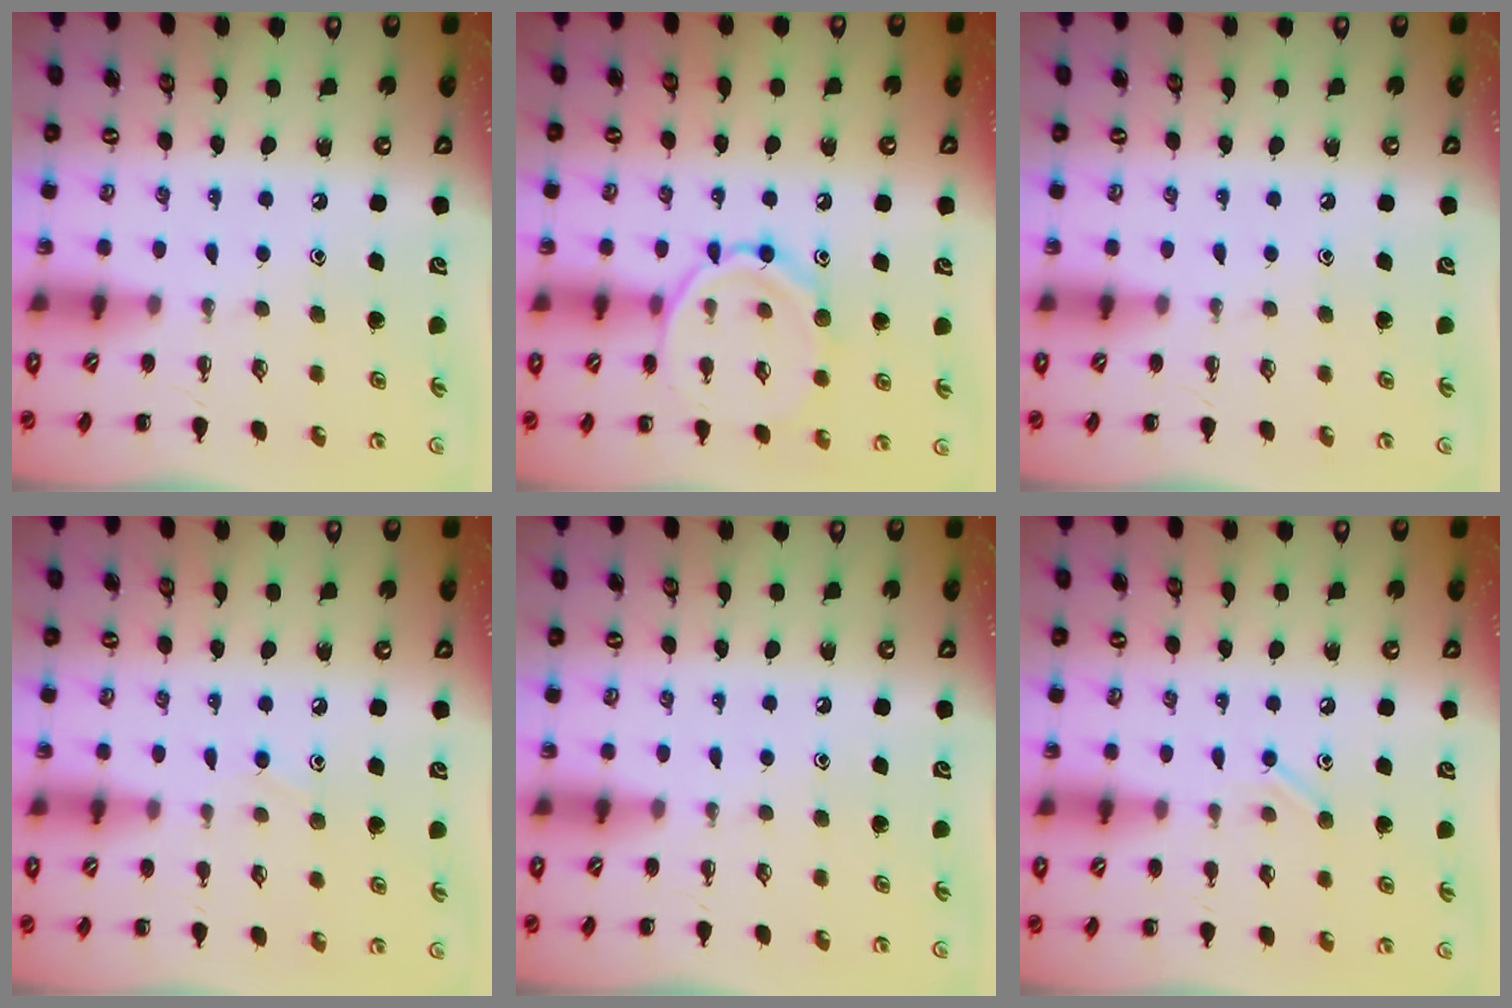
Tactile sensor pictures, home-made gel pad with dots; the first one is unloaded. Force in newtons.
{"total": 11.7, "press": 11.7, "slide": 0.5}
{"total": 0.0}
{"total": 5.3, "press": 5.0, "slide": 1.9}
{"total": 0.0}
{"total": 6.6, "press": 6.4, "slide": 1.7}